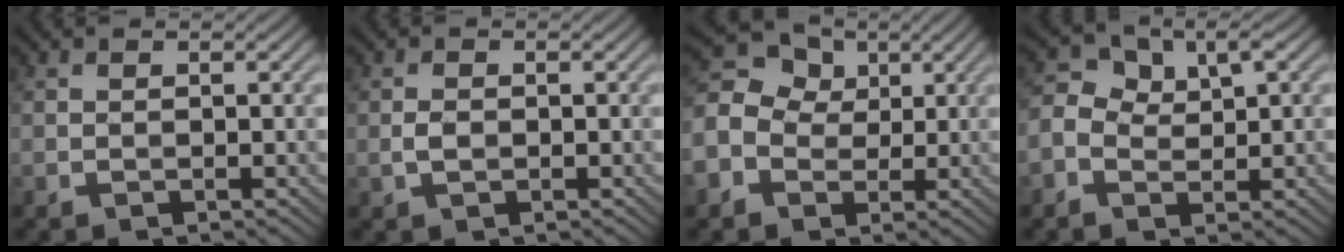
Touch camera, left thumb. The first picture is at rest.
{"total": 1.6, "force": [-0.4, 1.0, 1.2], "torque": [-0.029, 0.002, -0.008]}
{"total": 10.2, "force": [0.1, 8.6, 5.5], "torque": [-0.156, 0.020, -0.016]}
{"total": 4.4, "force": [0.4, 2.9, 3.3], "torque": [-0.070, 0.009, 0.005]}